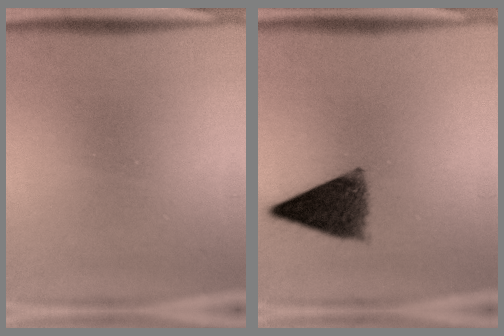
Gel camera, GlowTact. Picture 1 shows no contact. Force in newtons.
{"total": 8.5}